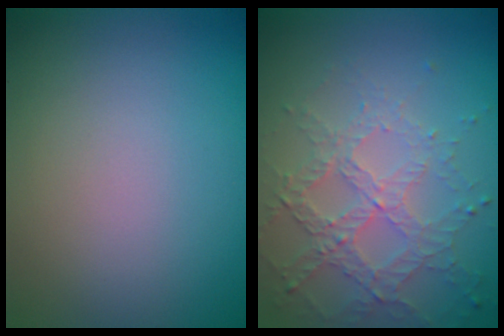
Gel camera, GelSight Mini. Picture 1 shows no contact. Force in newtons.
{"total": 4.6, "press": 3.3, "slide": 3.2}